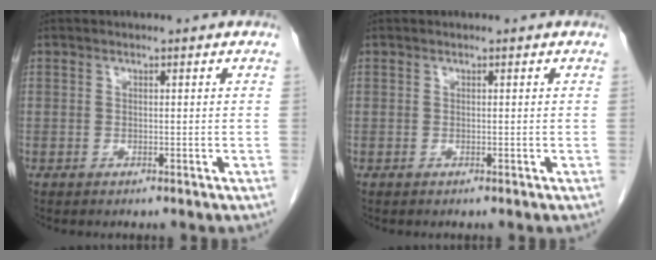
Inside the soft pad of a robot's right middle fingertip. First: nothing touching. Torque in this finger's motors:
{"motor_torque": [0.76, -0.46, 0.26, 0.02]}